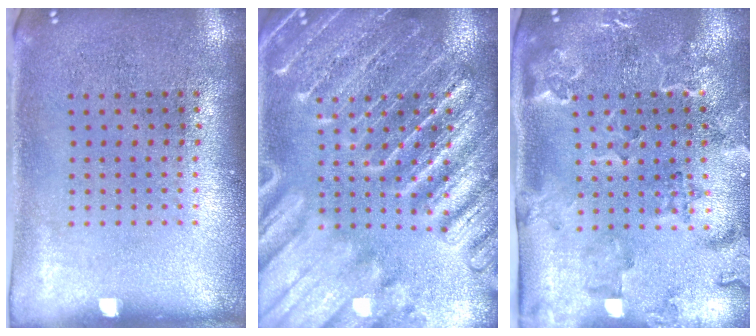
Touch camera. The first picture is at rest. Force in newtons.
{"total": 6.0, "press": 6.0, "slide": 0.9}
{"total": 2.2, "press": 2.2, "slide": 0.6}